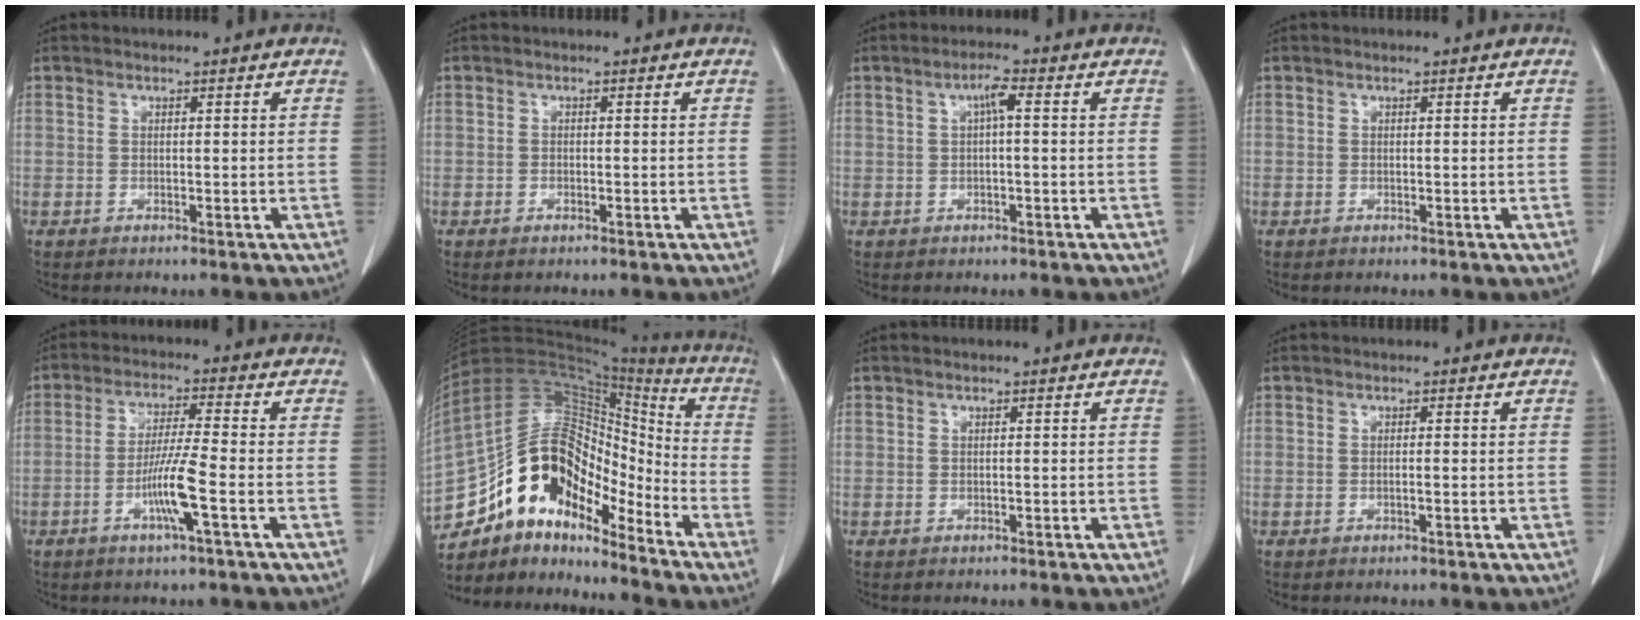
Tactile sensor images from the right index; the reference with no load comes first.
{"total": 0.7, "force": [-0.5, 0.2, 0.4], "torque": [-0.007, 0.000, -0.007]}
{"total": 2.6, "force": [0.5, 0.4, 2.6], "torque": [-0.046, 0.005, 0.009]}
{"total": 0.0}
{"total": 6.9, "force": [-2.5, -0.6, 6.4], "torque": [-0.125, -0.005, -0.047]}
{"total": 17.0, "force": [-12.4, 7.2, 9.2], "torque": [-0.157, 0.069, -0.221]}
{"total": 0.0}
{"total": 0.0}